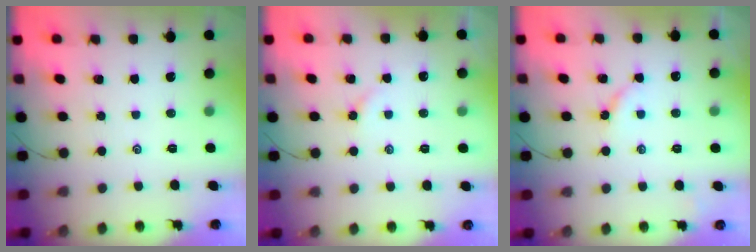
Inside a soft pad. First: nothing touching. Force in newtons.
{"total": 1.5, "press": 1.4, "slide": 0.3}
{"total": 4.5, "press": 4.4, "slide": 0.4}